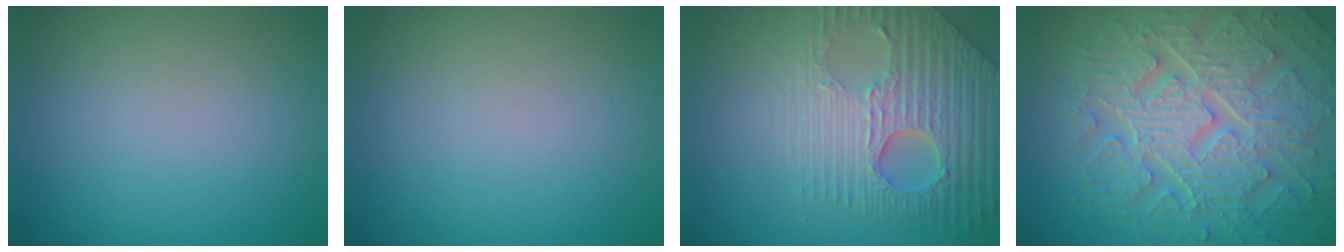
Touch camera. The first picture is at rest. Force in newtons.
{"total": 0.0}
{"total": 6.1, "press": 5.2, "slide": 3.3}
{"total": 10.1, "press": 6.9, "slide": 7.3}